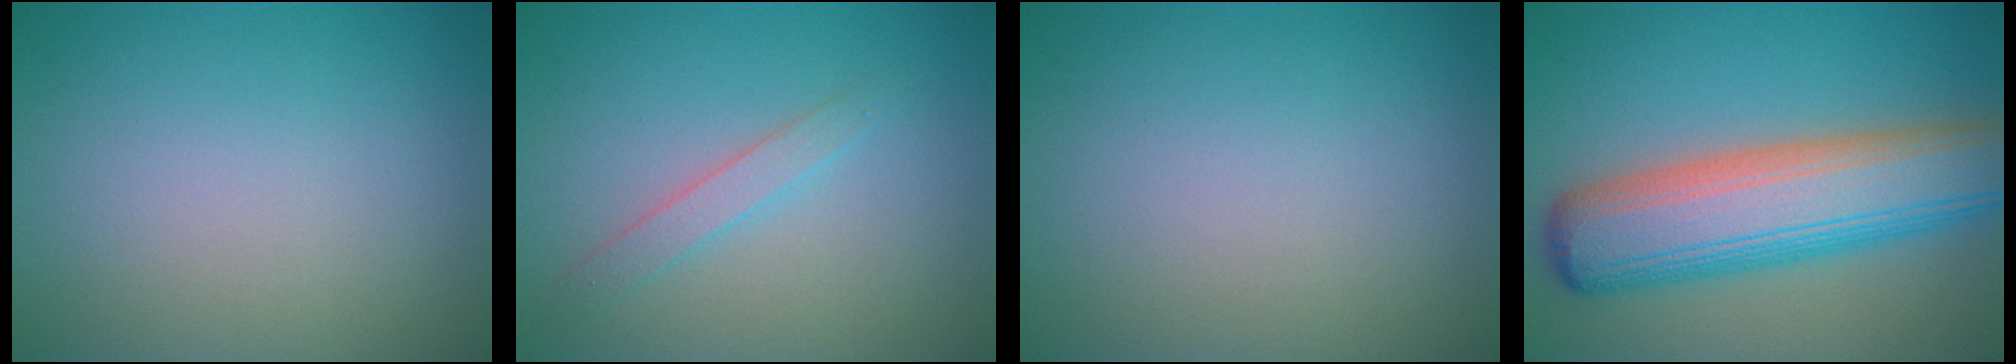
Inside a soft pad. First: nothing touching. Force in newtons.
{"total": 1.6, "press": 1.6, "slide": 0.1}
{"total": 0.0}
{"total": 10.6, "press": 10.6, "slide": 0.3}